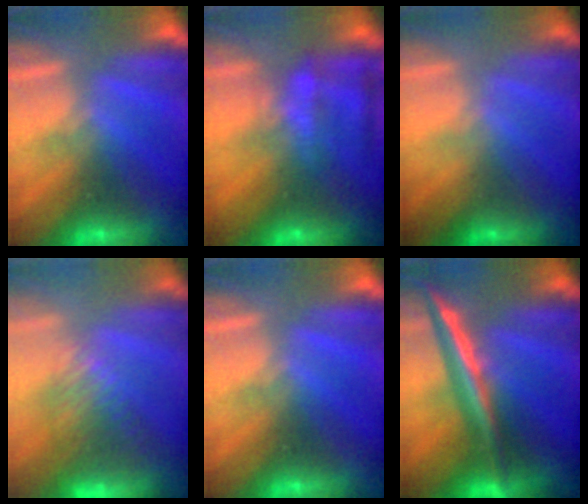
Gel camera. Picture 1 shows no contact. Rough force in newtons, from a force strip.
{"total": 7.2}
{"total": 1.1}
{"total": 4.7}
{"total": 0.0}
{"total": 2.8}